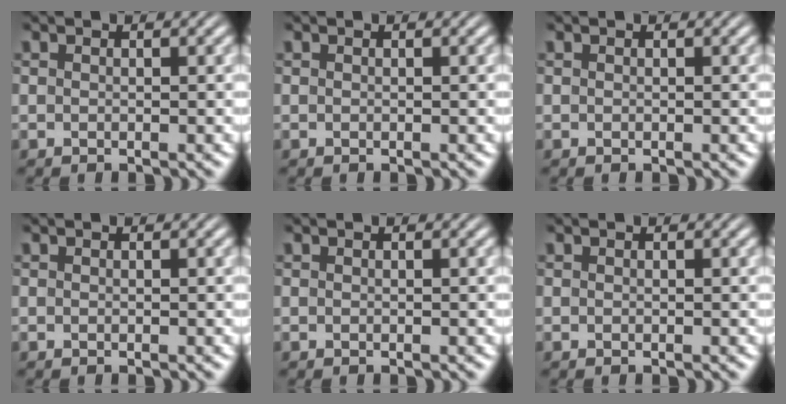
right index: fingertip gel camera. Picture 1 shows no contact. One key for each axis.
{"total": 0.0}
{"total": 0.0}
{"total": 0.0}
{"total": 0.0}
{"total": 0.0}